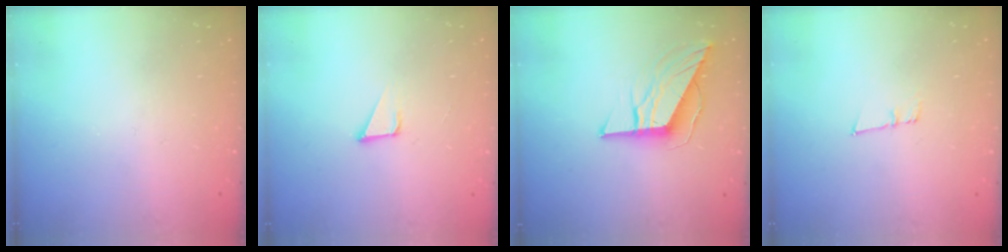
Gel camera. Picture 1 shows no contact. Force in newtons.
{"total": 2.2, "press": 2.2, "slide": 0.2}
{"total": 9.6, "press": 9.6, "slide": 0.5}
{"total": 6.0, "press": 5.6, "slide": 2.1}